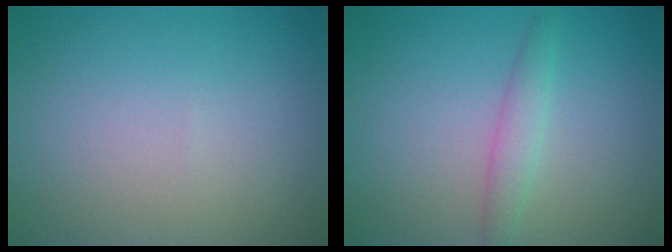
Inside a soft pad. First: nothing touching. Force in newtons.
{"total": 1.9, "press": 1.9, "slide": 0.1}